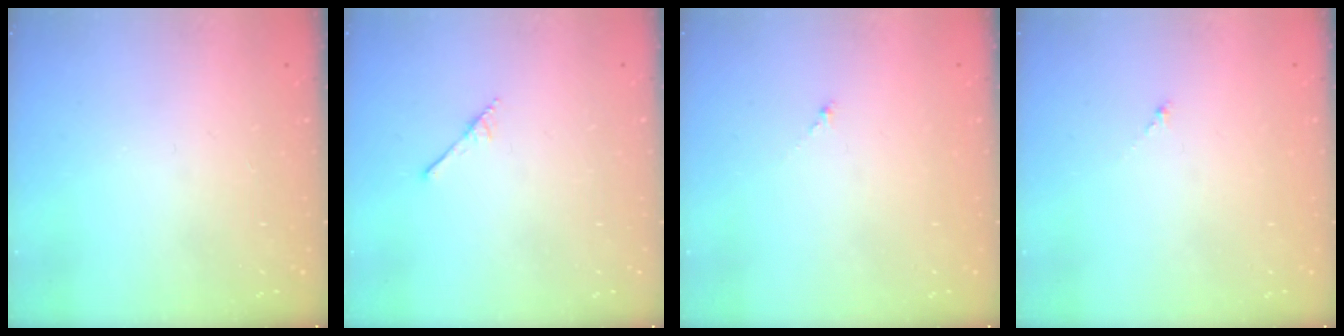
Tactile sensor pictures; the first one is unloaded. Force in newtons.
{"total": 1.7, "press": 1.7, "slide": 0.1}
{"total": 0.0}
{"total": 0.0}